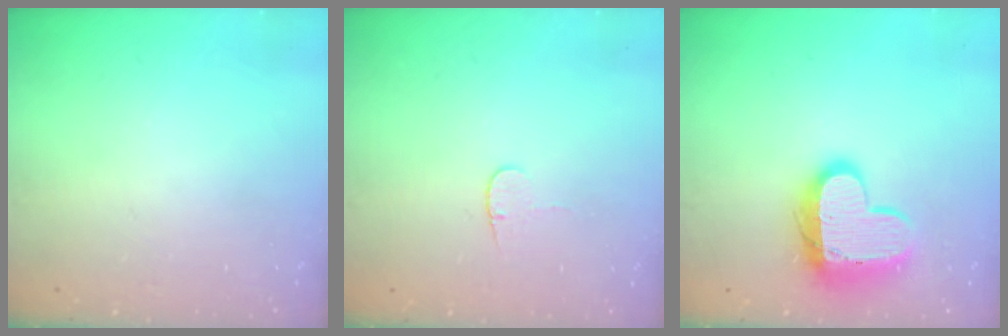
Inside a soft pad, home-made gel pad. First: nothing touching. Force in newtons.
{"total": 3.7, "press": 3.7, "slide": 0.4}
{"total": 14.4, "press": 14.4, "slide": 1.1}